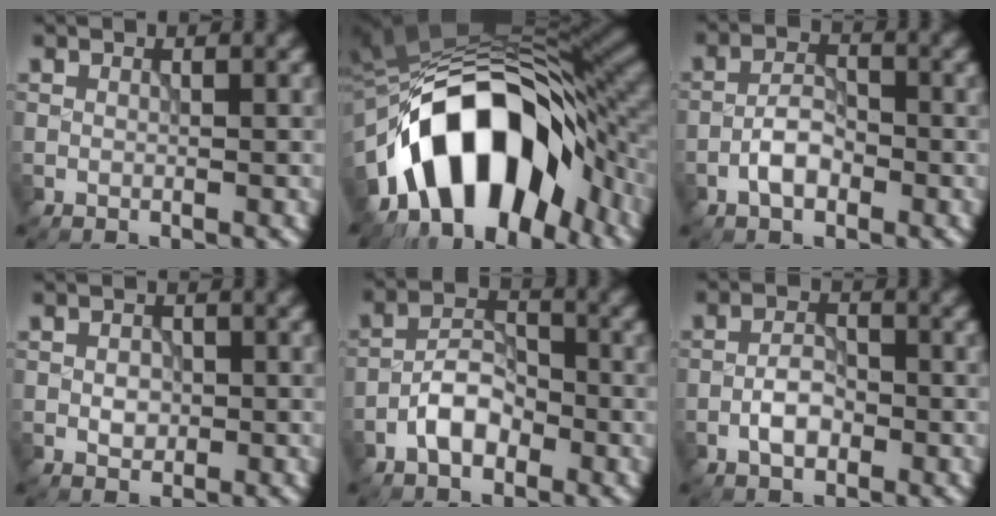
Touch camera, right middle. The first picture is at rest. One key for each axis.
{"total": 14.2, "fx": -6.6, "fy": 7.8, "fz": 9.8, "tx": -0.137, "ty": 0.009, "tz": -0.113}
{"total": 3.0, "fx": -1.4, "fy": 1.5, "fz": 2.2, "tx": -0.035, "ty": 0.009, "tz": -0.032}
{"total": 1.5, "fx": -0.1, "fy": 1.2, "fz": 0.9, "tx": -0.013, "ty": 0.003, "tz": -0.003}
{"total": 3.9, "fx": -1.9, "fy": 2.2, "fz": 2.6, "tx": -0.040, "ty": 0.013, "tz": -0.040}
{"total": 2.7, "fx": -1.1, "fy": 1.5, "fz": 2.1, "tx": -0.033, "ty": 0.007, "tz": -0.024}